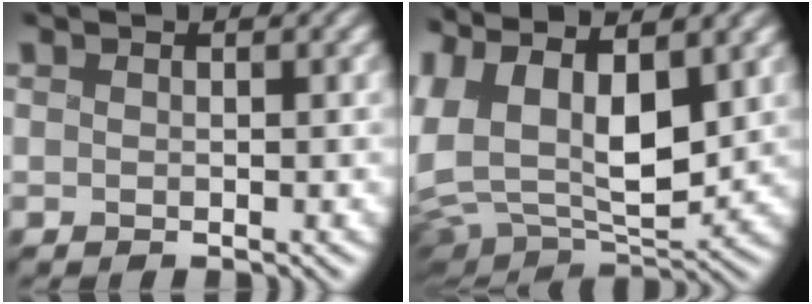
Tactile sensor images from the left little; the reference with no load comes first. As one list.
[{"total": 11.8, "force": [3.2, 5.7, 9.9], "torque": [-0.221, 0.003, 0.050]}]